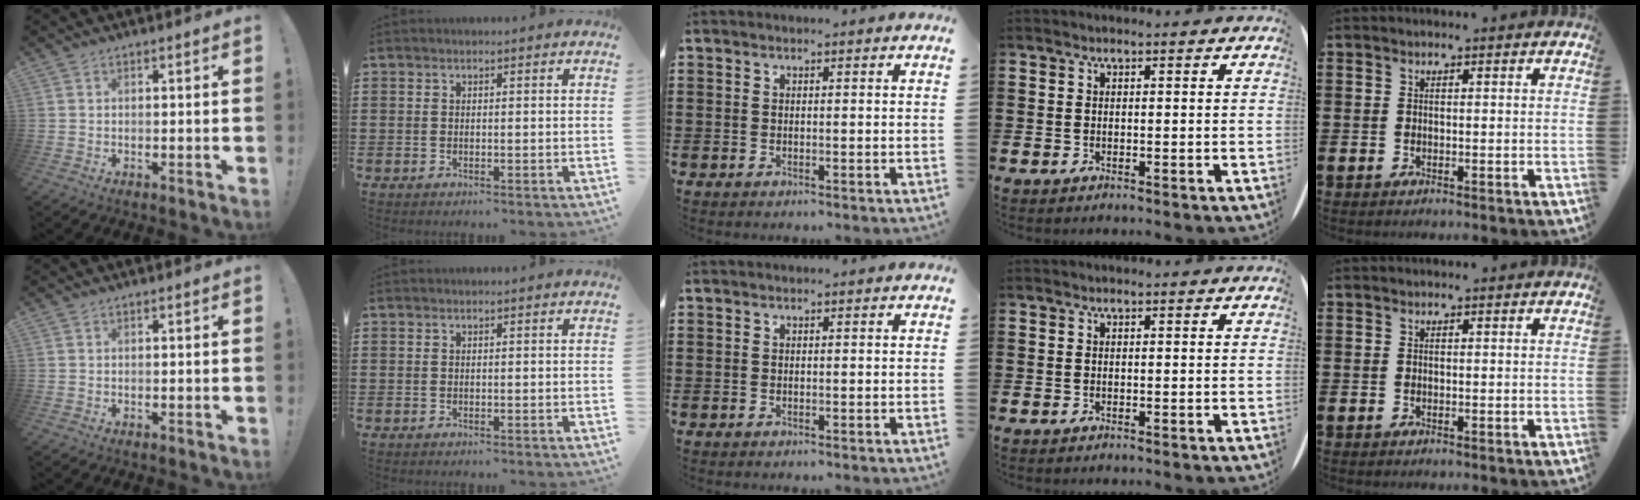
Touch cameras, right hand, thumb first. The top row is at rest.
{}